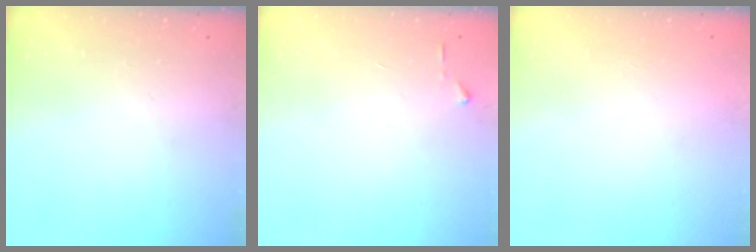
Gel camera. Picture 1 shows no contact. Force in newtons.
{"total": 3.2, "press": 3.2, "slide": 0.4}
{"total": 1.5, "press": 1.5, "slide": 0.1}